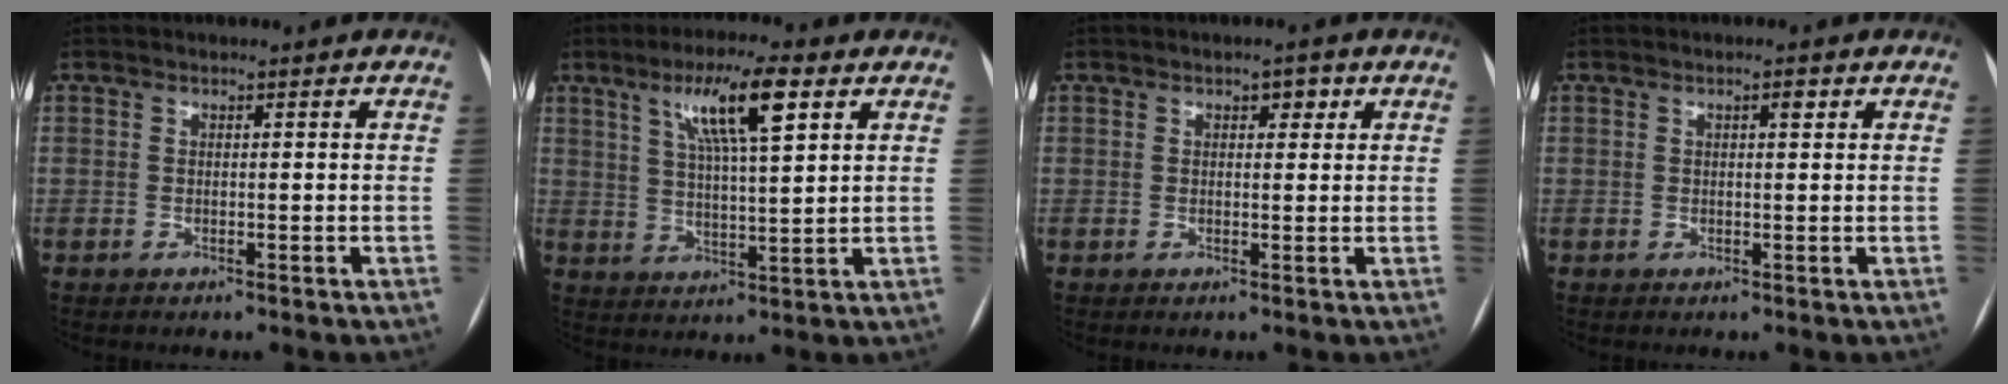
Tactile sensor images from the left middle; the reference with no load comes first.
{"total": 10.1, "force": [5.0, 1.1, 8.8], "torque": [-0.157, 0.011, 0.085]}
{"total": 1.9, "force": [0.9, 1.1, 1.2], "torque": [-0.013, 0.008, 0.012]}
{"total": 1.1, "force": [0.5, 0.3, 0.9], "torque": [-0.013, 0.002, 0.006]}